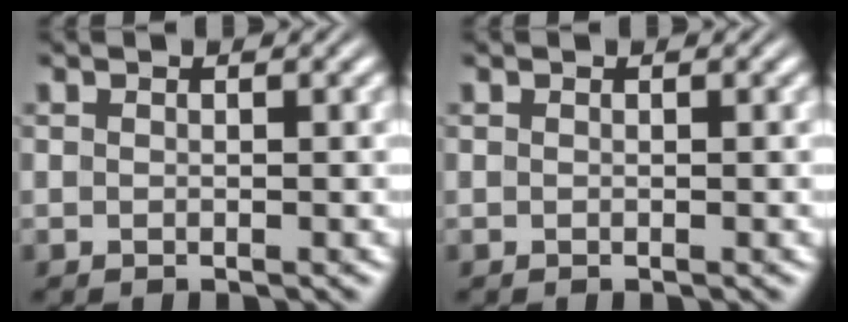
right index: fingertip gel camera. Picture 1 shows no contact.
{"total": 0.0}